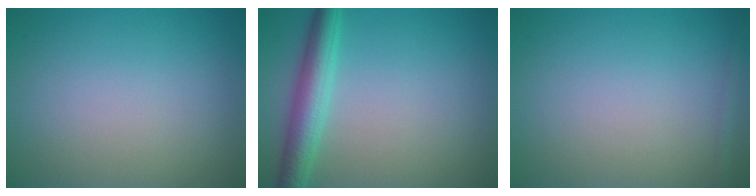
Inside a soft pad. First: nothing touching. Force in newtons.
{"total": 4.2, "press": 4.2, "slide": 0.1}
{"total": 0.8, "press": 0.8, "slide": 0.0}